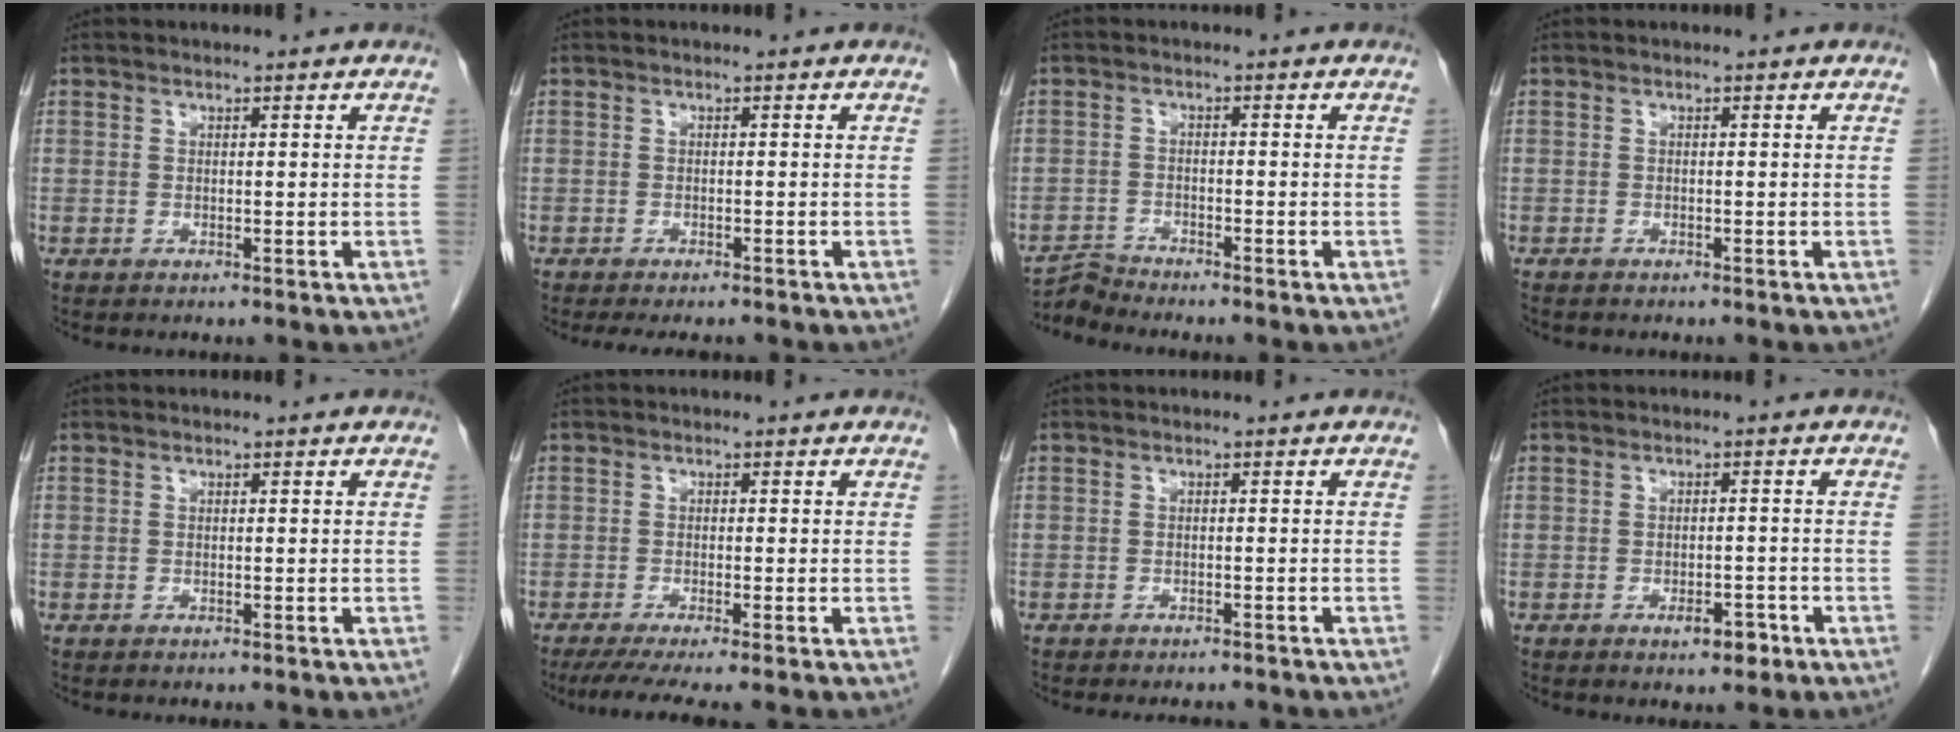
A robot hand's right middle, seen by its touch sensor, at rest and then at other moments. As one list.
[{"total": 5.4, "force": [-4.8, 1.5, 2.1], "torque": [-0.022, -0.009, -0.064]}, {"total": 2.9, "force": [-2.7, -0.7, -0.8], "torque": [0.017, -0.017, -0.051]}, {"total": 1.0, "force": [-0.9, 0.4, 0.3], "torque": [-0.010, -0.002, -0.013]}, {"total": 0.0}, {"total": 5.4, "force": [-4.1, -0.2, 3.5], "torque": [-0.053, -0.016, -0.069]}, {"total": 3.8, "force": [-3.4, 1.1, 1.1], "torque": [-0.013, -0.004, -0.043]}, {"total": 2.9, "force": [-1.6, 1.3, 2.1], "torque": [-0.028, 0.002, -0.019]}]